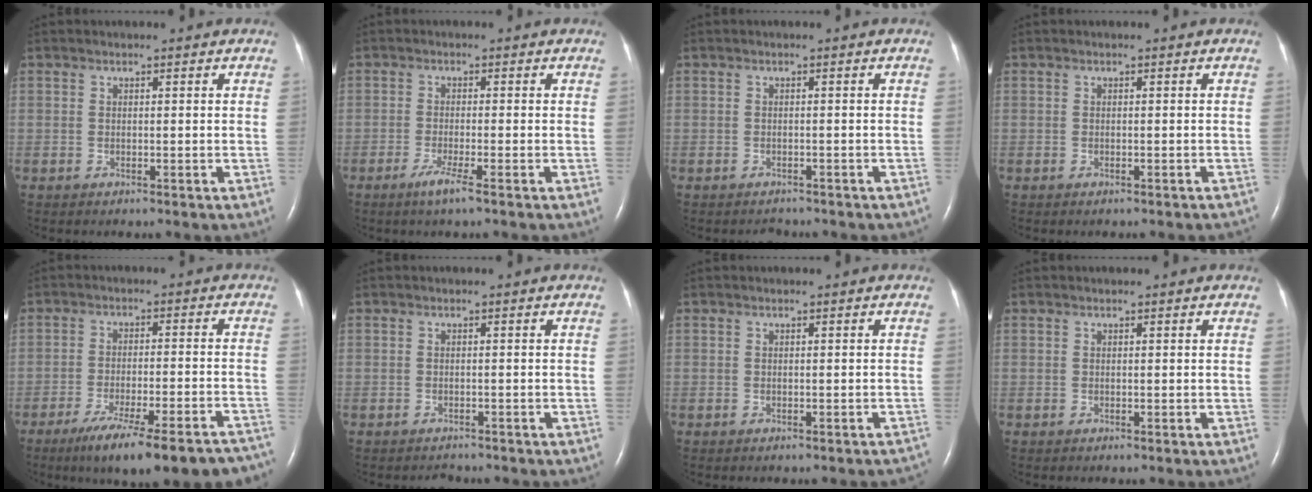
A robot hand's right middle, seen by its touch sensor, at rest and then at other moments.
{"total": 3.1, "force": [-1.9, -0.3, 2.4], "torque": [-0.054, -0.010, -0.039]}
{"total": 2.7, "force": [-2.4, 1.1, 0.7], "torque": [-0.014, -0.002, -0.023]}
{"total": 2.4, "force": [-2.0, 0.6, 1.1], "torque": [-0.009, -0.005, -0.023]}
{"total": 20.4, "force": [-16.7, 2.9, 11.5], "torque": [-0.110, -0.008, -0.229]}
{"total": 2.0, "force": [-1.8, 0.7, 0.4], "torque": [-0.011, -0.002, -0.018]}
{"total": 3.6, "force": [-3.2, 1.0, 1.4], "torque": [-0.004, -0.002, -0.034]}
{"total": 0.0}